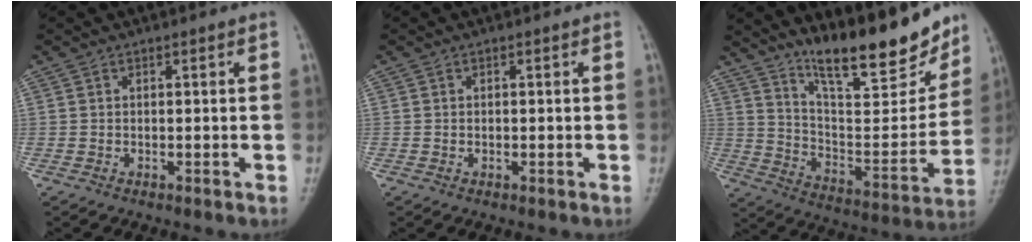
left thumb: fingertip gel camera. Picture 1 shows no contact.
{"total": 0.6, "force": [0.0, 0.4, 0.4], "torque": [-0.007, 0.000, 0.000]}
{"total": 20.1, "force": [15.0, 5.4, 12.3], "torque": [-0.146, -0.085, 0.249]}